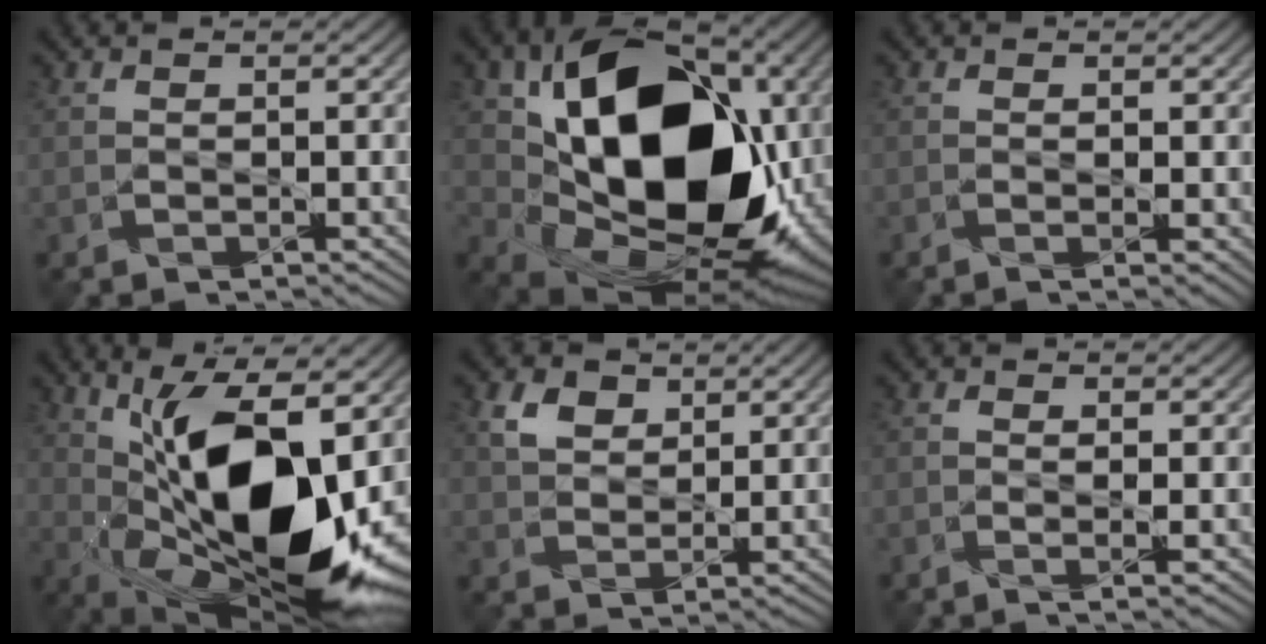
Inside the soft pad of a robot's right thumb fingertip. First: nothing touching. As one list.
[{"total": 18.6, "force": [1.7, 12.7, 13.5], "torque": [-0.239, -0.031, 0.039]}, {"total": 0.6, "force": [0.0, -0.2, 0.6], "torque": [-0.006, 0.003, -0.004]}, {"total": 16.3, "force": [2.2, 6.6, 14.8], "torque": [-0.241, -0.002, 0.034]}, {"total": 4.1, "force": [2.4, 2.6, 2.1], "torque": [-0.047, 0.003, 0.043]}, {"total": 1.2, "force": [-0.5, -0.1, 1.1], "torque": [-0.013, 0.006, -0.012]}]